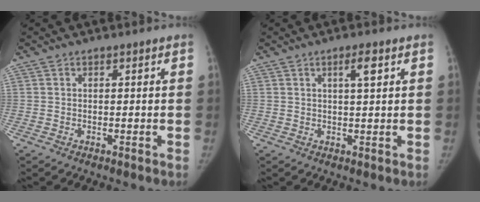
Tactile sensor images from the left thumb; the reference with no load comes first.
{"total": 3.0, "force": [1.3, 0.5, 2.6], "torque": [-0.042, -0.004, 0.021]}